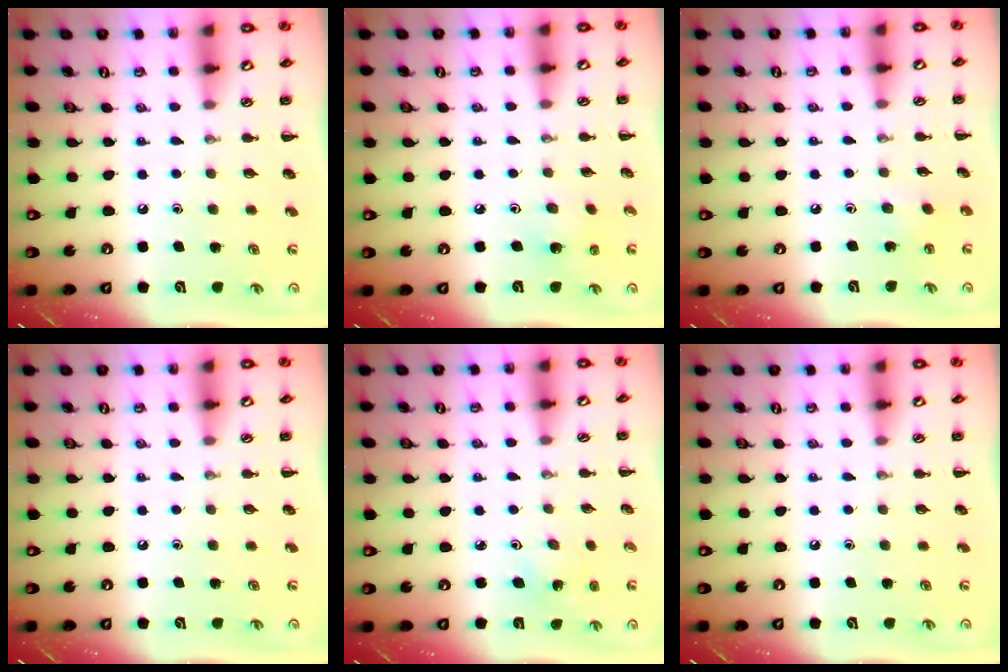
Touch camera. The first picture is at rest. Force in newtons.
{"total": 3.3, "press": 3.1, "slide": 1.0}
{"total": 2.6, "press": 2.5, "slide": 0.7}
{"total": 0.0}
{"total": 3.8, "press": 3.7, "slide": 1.0}
{"total": 0.0}